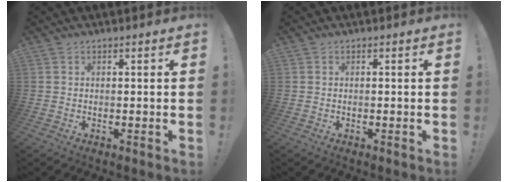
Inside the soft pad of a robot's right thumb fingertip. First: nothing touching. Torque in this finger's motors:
{"motor_torque": [-0.25, -0.41, -0.34, 0.33, -0.05]}